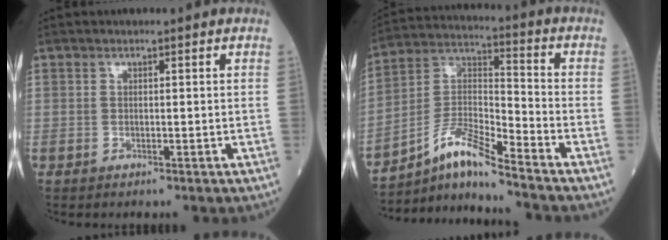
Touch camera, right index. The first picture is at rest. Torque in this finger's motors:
{"motor_torque": [-0.26, -0.34, 0.08, 0.00]}